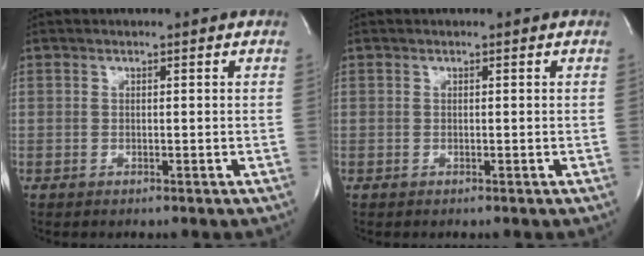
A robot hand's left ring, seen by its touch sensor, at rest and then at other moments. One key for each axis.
{"total": 0.0}